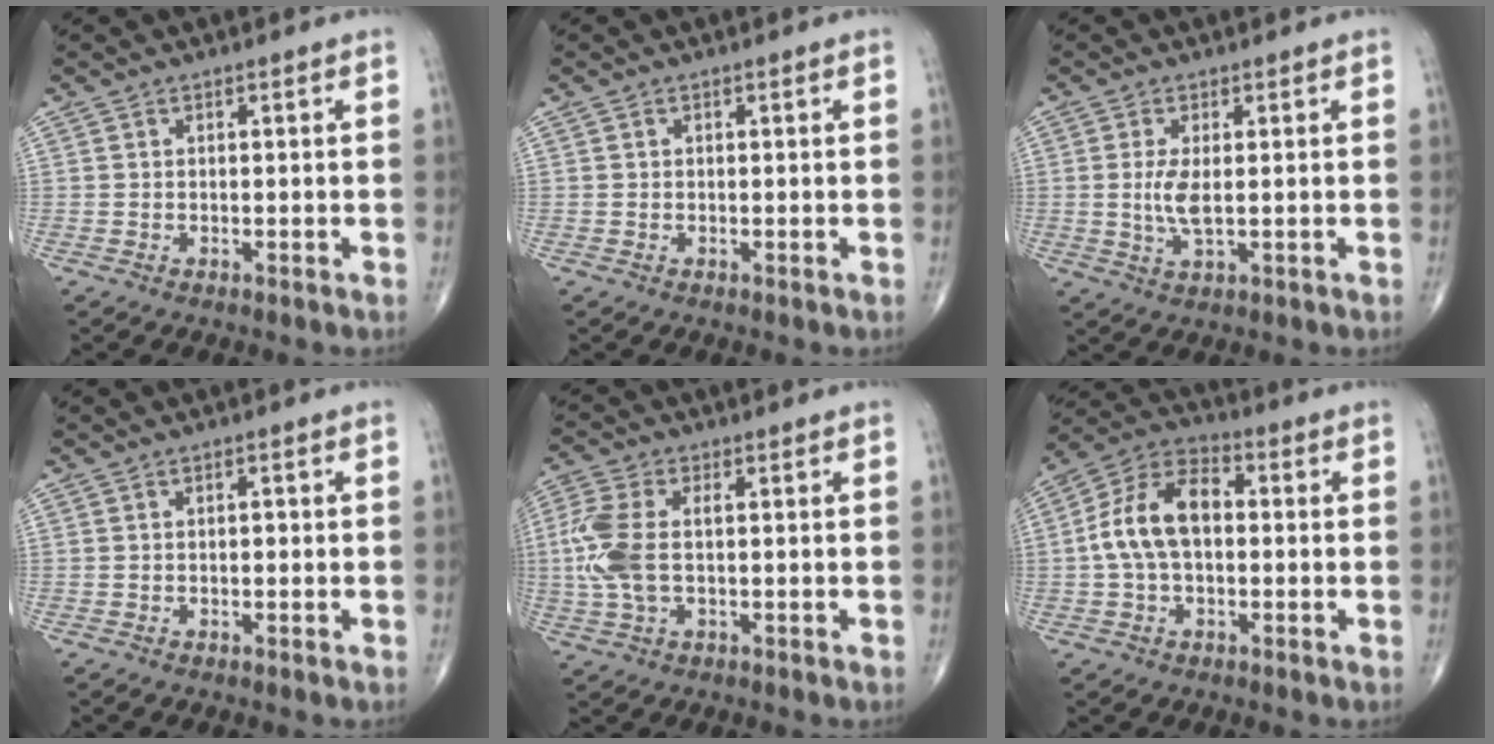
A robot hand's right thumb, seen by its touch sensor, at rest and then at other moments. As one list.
[{"total": 0.0}, {"total": 4.3, "force": [0.2, 1.3, 4.0], "torque": [-0.092, -0.015, 0.007]}, {"total": 0.9, "force": [0.0, 0.4, 0.8], "torque": [-0.010, -0.002, 0.000]}, {"total": 9.2, "force": [0.3, 4.7, 7.9], "torque": [-0.211, 0.010, 0.006]}, {"total": 12.5, "force": [0.4, 7.6, 9.9], "torque": [-0.187, 0.036, -0.005]}]